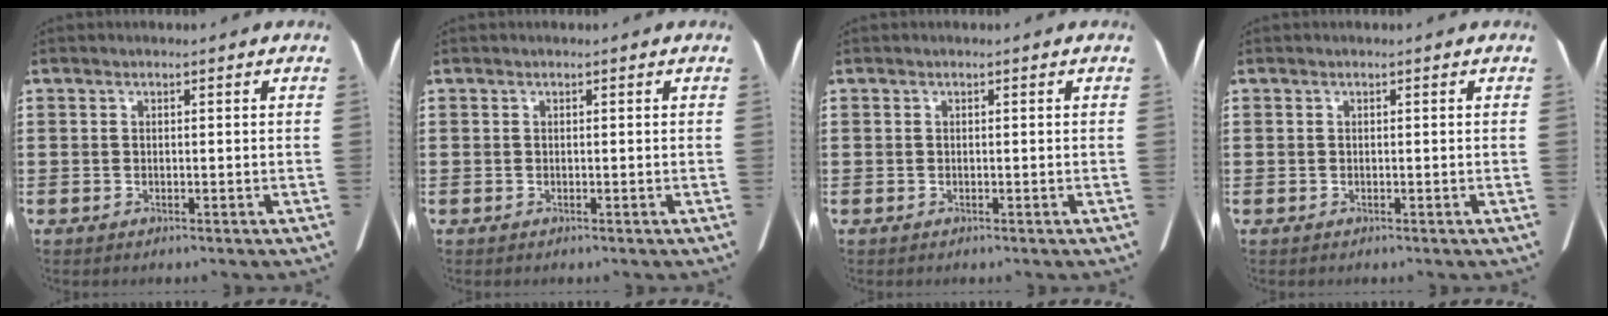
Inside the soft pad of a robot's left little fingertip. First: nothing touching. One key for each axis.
{"total": 0.0}
{"total": 0.0}
{"total": 0.0}